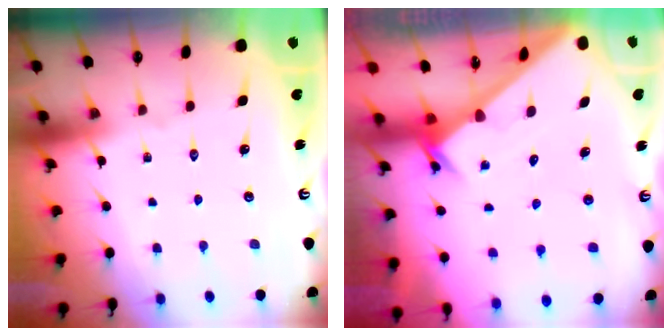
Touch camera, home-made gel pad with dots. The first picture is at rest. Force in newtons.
{"total": 2.2, "press": 2.2, "slide": 0.1}